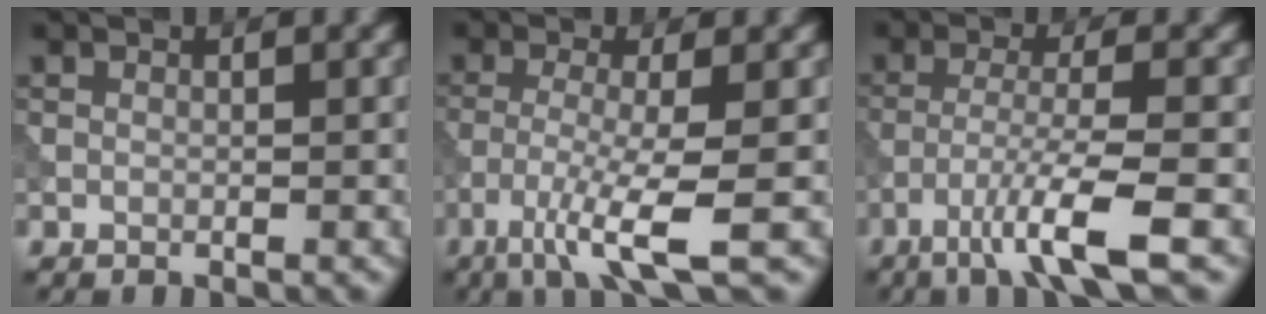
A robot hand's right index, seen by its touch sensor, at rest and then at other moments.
{"total": 5.7, "force": [-2.9, 0.6, 4.9], "torque": [-0.092, -0.007, -0.064]}
{"total": 5.8, "force": [-3.2, 0.4, 4.9], "torque": [-0.080, 0.001, -0.067]}